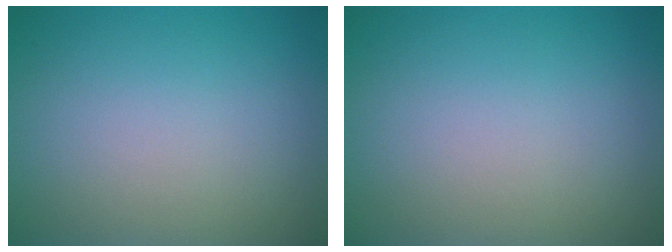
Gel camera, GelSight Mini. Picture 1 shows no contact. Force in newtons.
{"total": 0.0}